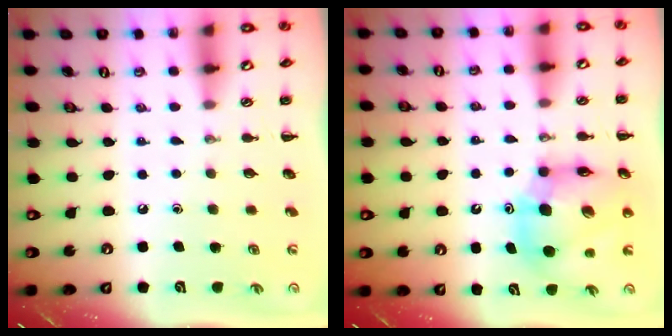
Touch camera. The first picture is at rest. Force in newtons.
{"total": 12.9, "press": 12.3, "slide": 3.9}